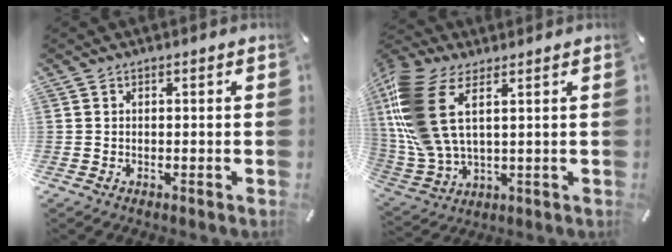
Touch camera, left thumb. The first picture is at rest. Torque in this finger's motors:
{"motor_torque": [2.51, 2.50, 1.43, 0.40, 0.45]}